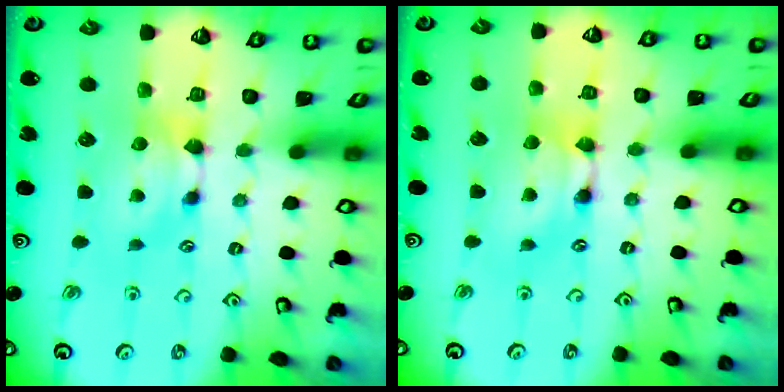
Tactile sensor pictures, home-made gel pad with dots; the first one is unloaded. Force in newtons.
{"total": 2.0, "press": 2.0, "slide": 0.1}